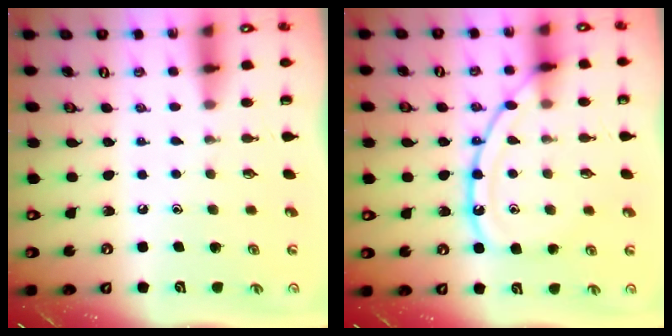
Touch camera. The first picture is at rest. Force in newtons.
{"total": 13.6, "press": 13.6, "slide": 1.0}